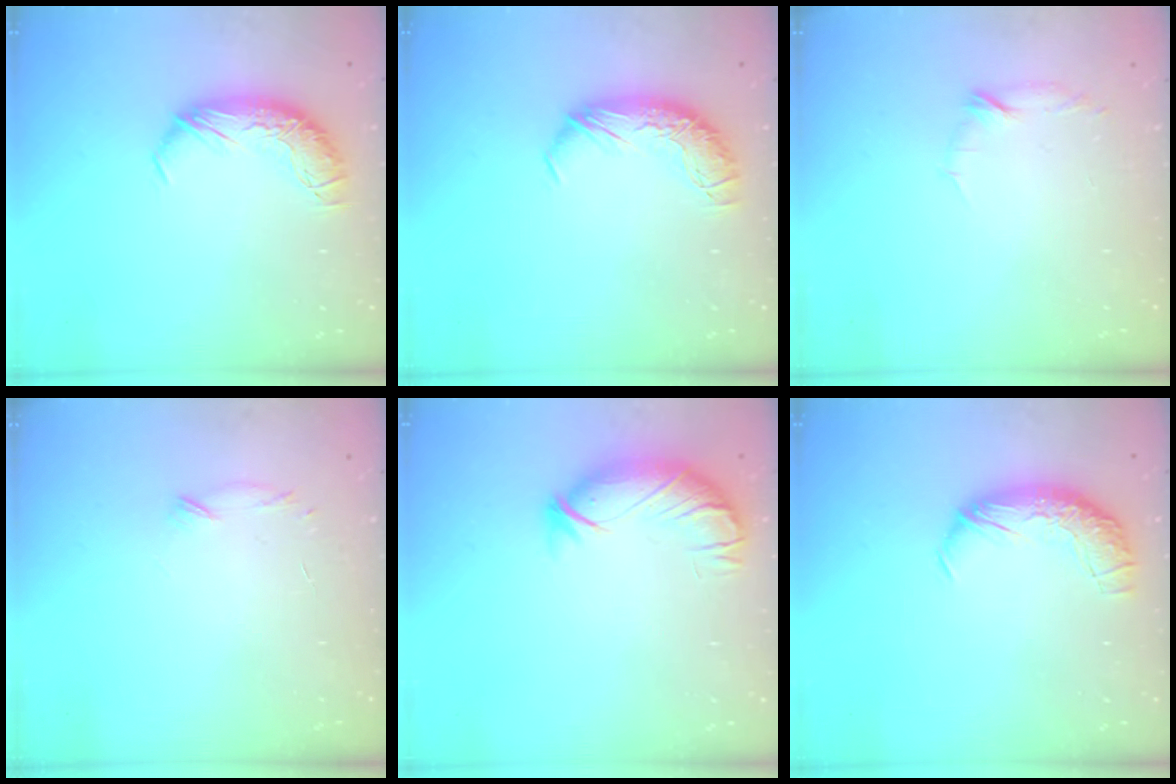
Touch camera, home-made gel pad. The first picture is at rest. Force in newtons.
{"total": 0.0}
{"total": 6.5, "press": 6.4, "slide": 0.9}
{"total": 7.2, "press": 7.2, "slide": 0.8}
{"total": 3.6, "press": 3.1, "slide": 2.0}
{"total": 2.4, "press": 1.0, "slide": 2.2}